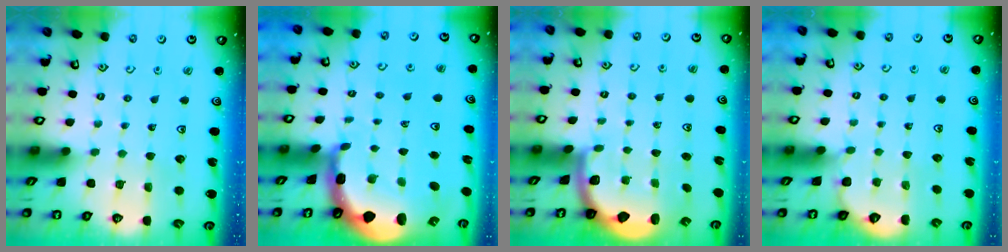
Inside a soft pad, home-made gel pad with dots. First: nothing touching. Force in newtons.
{"total": 3.8, "press": 3.6, "slide": 1.0}
{"total": 1.9, "press": 1.8, "slide": 0.5}
{"total": 2.0, "press": 2.0, "slide": 0.1}